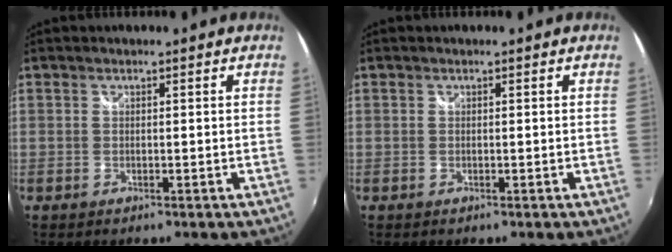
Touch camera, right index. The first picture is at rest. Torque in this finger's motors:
{"motor_torque": [-0.02, 0.03, 0.00, -0.01]}